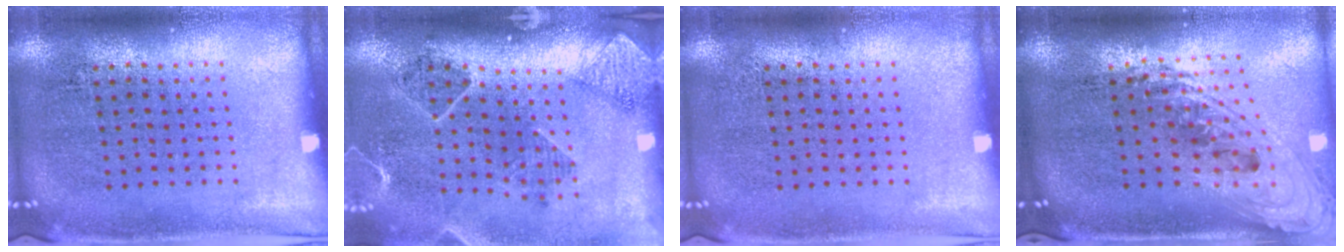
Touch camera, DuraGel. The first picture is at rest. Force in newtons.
{"total": 1.6, "press": 1.6, "slide": 0.0}
{"total": 0.0}
{"total": 2.3, "press": 1.7, "slide": 1.6}